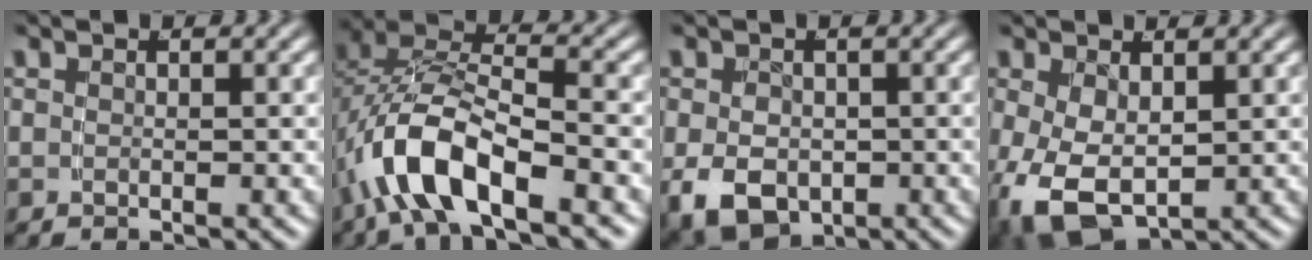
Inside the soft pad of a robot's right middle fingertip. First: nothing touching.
{"total": 8.5, "force": [-1.6, 5.2, 6.5], "torque": [-0.143, -0.012, -0.029]}
{"total": 5.9, "force": [-1.9, 4.4, 3.4], "torque": [-0.072, -0.032, -0.016]}
{"total": 6.7, "force": [-2.2, 4.7, 4.3], "torque": [-0.111, -0.045, -0.013]}